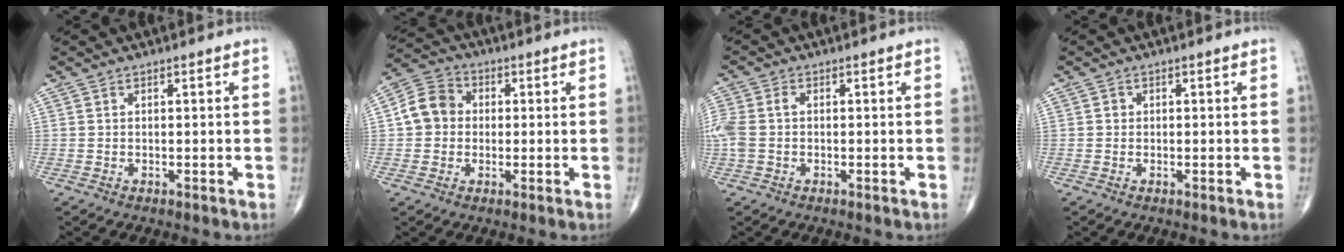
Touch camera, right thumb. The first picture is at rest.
{"total": 7.6, "force": [0.3, 6.6, 3.8], "torque": [-0.056, 0.020, -0.008]}
{"total": 5.5, "force": [-0.2, 3.7, 4.1], "torque": [-0.122, 0.016, -0.005]}
{"total": 0.7, "force": [0.0, 0.7, 0.2], "torque": [0.002, 0.002, 0.000]}